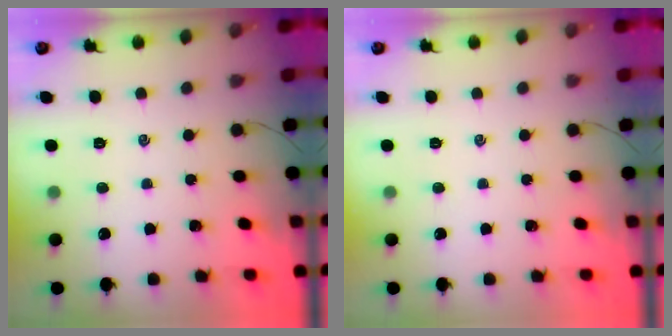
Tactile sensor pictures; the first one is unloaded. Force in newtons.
{"total": 0.0}